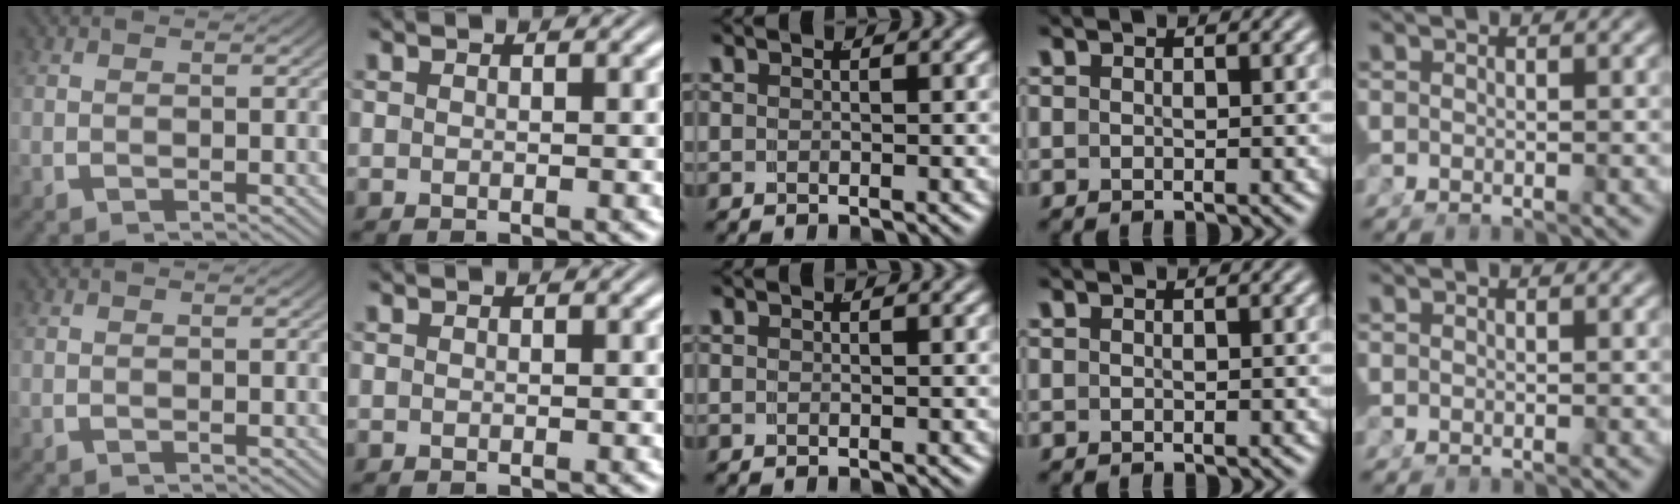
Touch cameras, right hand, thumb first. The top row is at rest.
{}